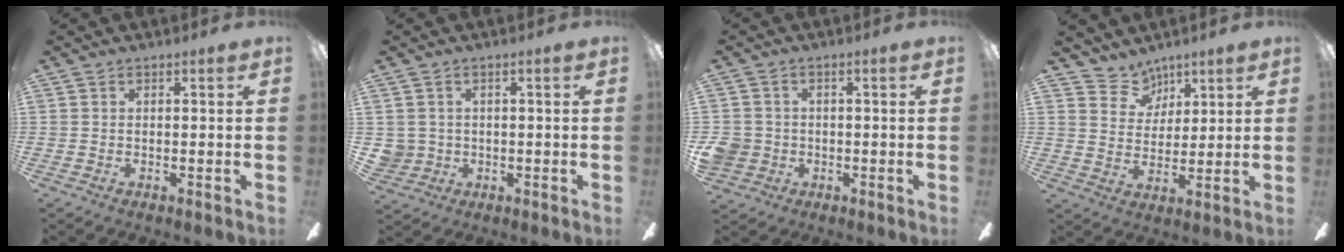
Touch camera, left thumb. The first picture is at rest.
{"total": 3.3, "force": [0.7, 3.3, 0.0], "torque": [-0.018, 0.004, 0.014]}
{"total": 4.7, "force": [-0.7, 4.6, 1.0], "torque": [-0.030, 0.007, -0.011]}
{"total": 7.7, "force": [5.9, 4.9, 0.2], "torque": [-0.015, -0.037, 0.113]}